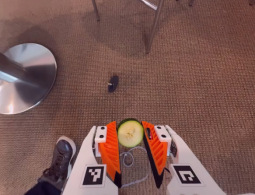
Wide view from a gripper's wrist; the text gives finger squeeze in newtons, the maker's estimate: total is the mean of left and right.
{"total": 8.3, "left": 8.1, "right": 8.4}